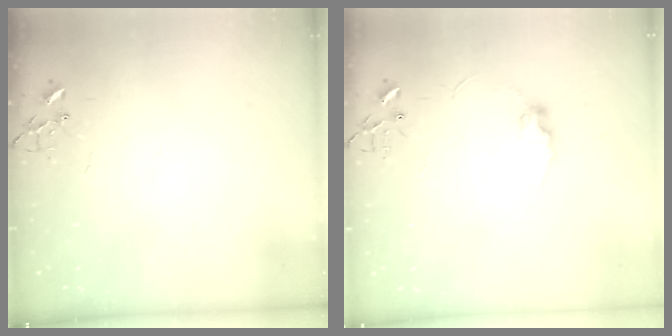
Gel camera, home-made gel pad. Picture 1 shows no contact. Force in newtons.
{"total": 6.8, "press": 6.8, "slide": 0.3}